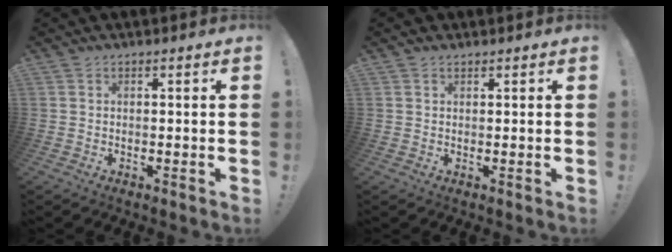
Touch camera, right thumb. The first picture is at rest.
{"total": 0.9, "force": [0.8, 0.3, 0.1], "torque": [0.005, -0.003, 0.015]}